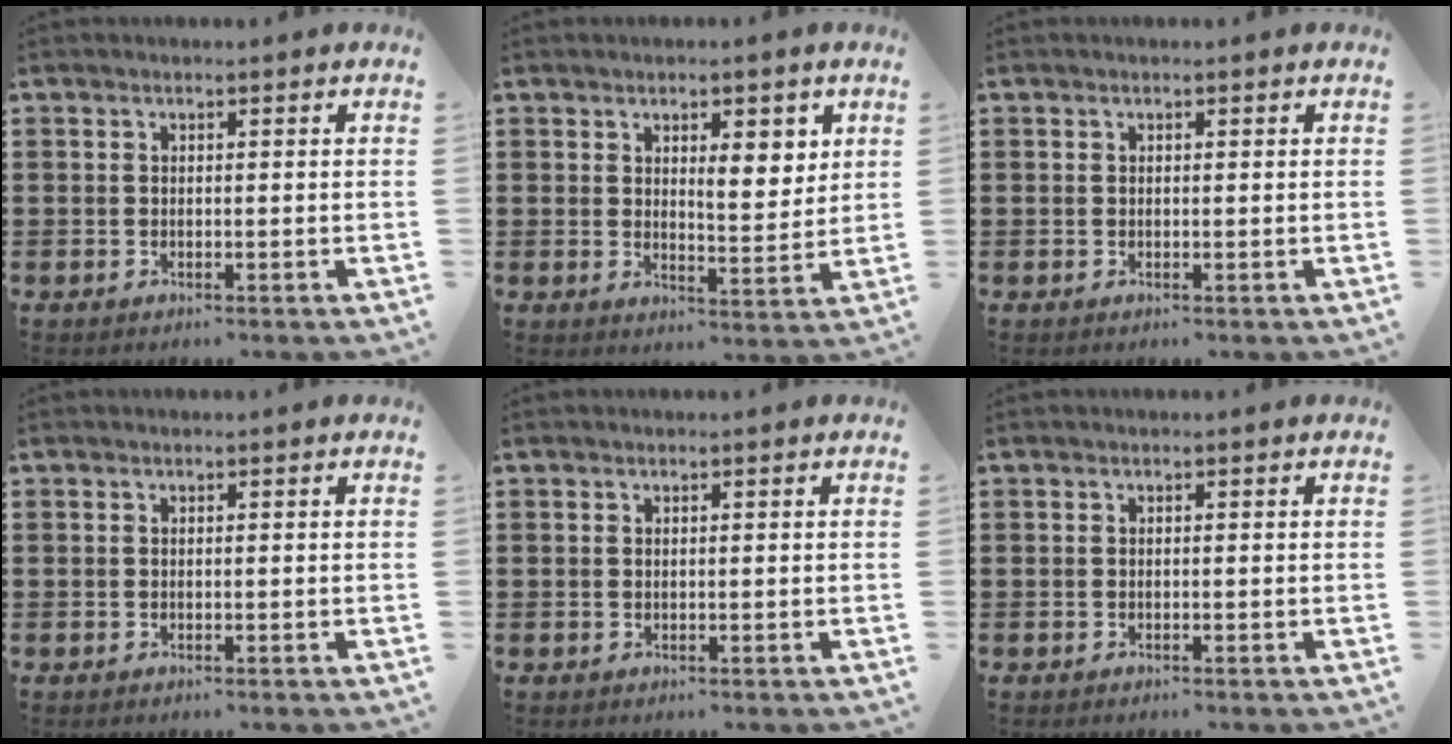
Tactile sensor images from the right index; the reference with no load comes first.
{"total": 5.3, "force": [2.4, 2.2, 4.2], "torque": [-0.059, -0.005, 0.034]}
{"total": 0.0}
{"total": 0.0}
{"total": 0.0}
{"total": 0.0}